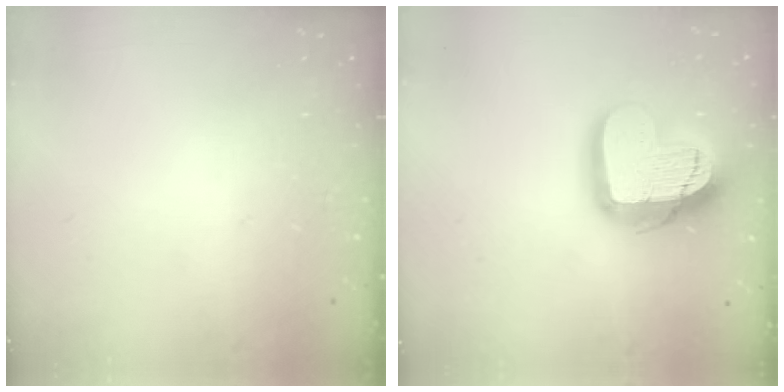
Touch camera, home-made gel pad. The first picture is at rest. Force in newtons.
{"total": 19.3, "press": 19.2, "slide": 1.7}